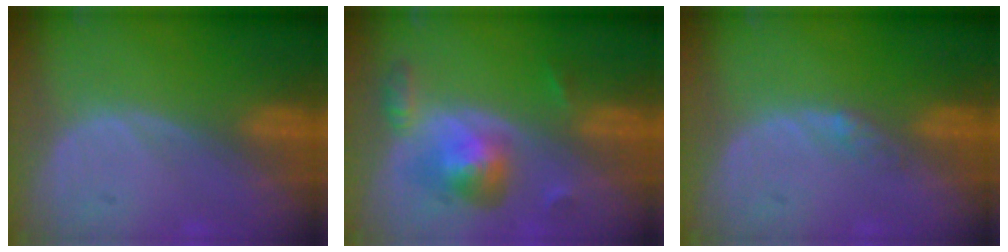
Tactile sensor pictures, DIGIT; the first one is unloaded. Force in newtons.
{"total": 6.3, "press": 5.7, "slide": 2.6}
{"total": 1.8, "press": 1.6, "slide": 1.0}